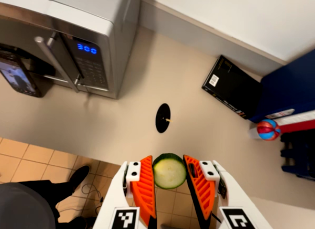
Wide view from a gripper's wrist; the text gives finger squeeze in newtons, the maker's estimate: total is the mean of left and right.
{"total": 8.9, "left": 9.1, "right": 8.8}